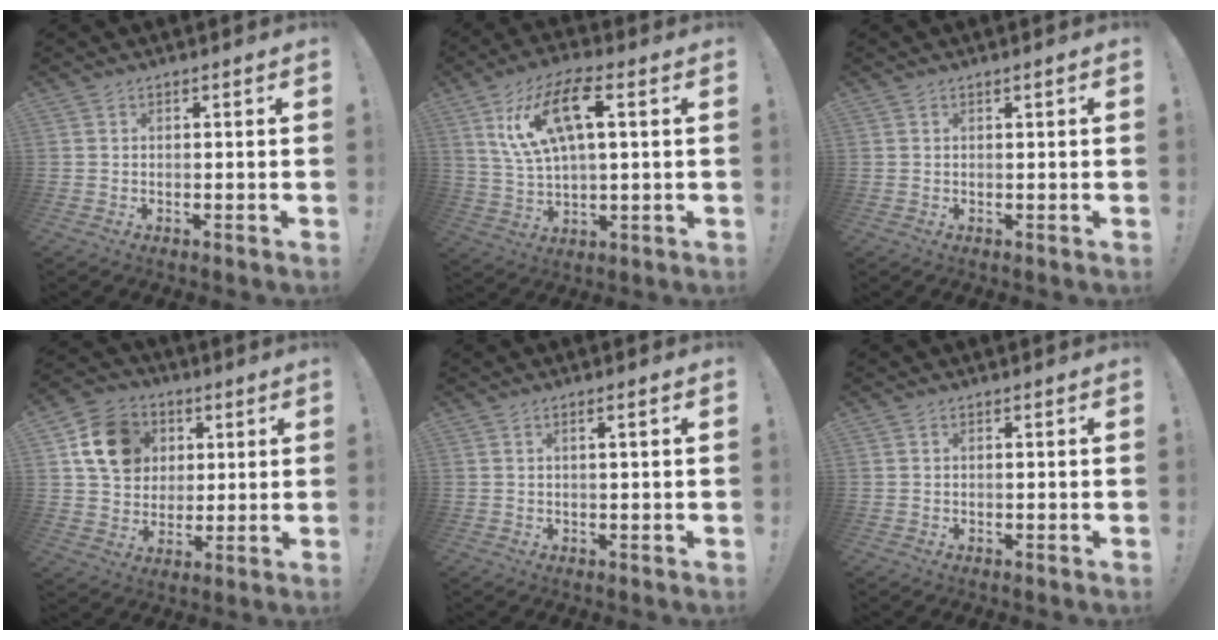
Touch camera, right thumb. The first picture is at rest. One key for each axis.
{"total": 14.8, "fx": 5.5, "fy": 5.7, "fz": 12.5, "tx": -0.233, "ty": -0.003, "tz": 0.093}
{"total": 0.9, "fx": 0.4, "fy": -0.1, "fz": 0.8, "tx": -0.007, "ty": -0.002, "tz": 0.003}
{"total": 14.8, "fx": 4.8, "fy": 12.2, "fz": 6.8, "tx": -0.088, "ty": -0.008, "tz": 0.100}
{"total": 1.8, "fx": 0.4, "fy": -0.3, "fz": 1.8, "tx": -0.032, "ty": -0.002, "tz": 0.005}
{"total": 0.0}